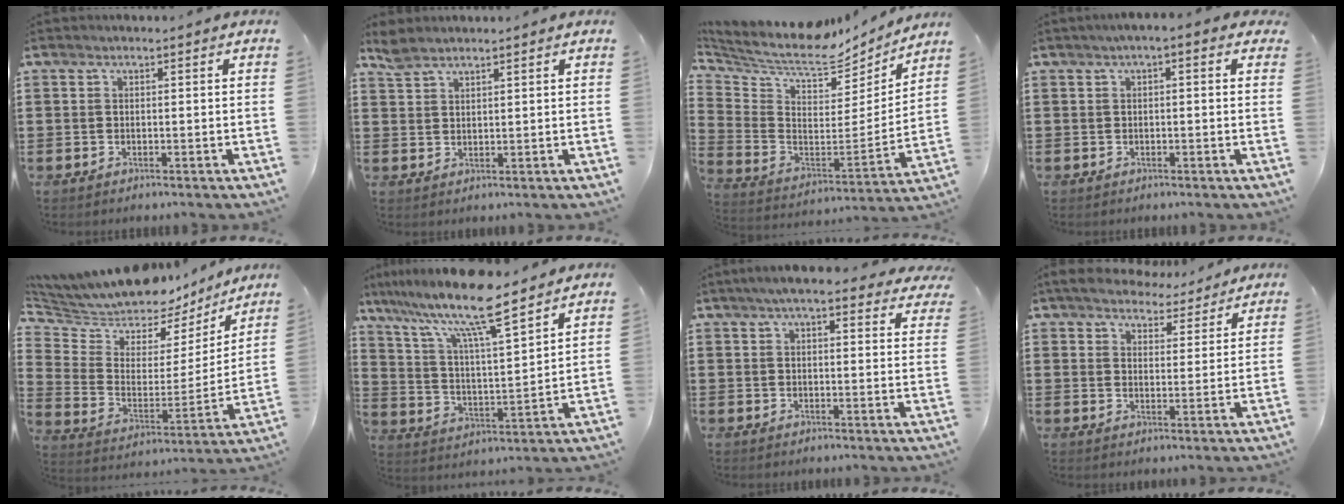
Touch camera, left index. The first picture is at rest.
{"total": 2.6, "force": [2.3, 0.8, 0.9], "torque": [-0.023, 0.002, 0.046]}
{"total": 7.2, "force": [6.2, 2.2, 2.8], "torque": [-0.090, -0.054, 0.103]}
{"total": 1.7, "force": [-0.3, 0.7, 1.5], "torque": [-0.029, 0.005, -0.009]}
{"total": 8.6, "force": [8.4, 1.9, 0.5], "torque": [-0.063, -0.064, 0.144]}
{"total": 12.5, "force": [10.1, 0.9, 7.4], "torque": [-0.173, -0.051, 0.171]}
{"total": 5.8, "force": [4.8, 1.1, 3.0], "torque": [-0.063, -0.004, 0.086]}
{"total": 5.2, "force": [5.0, 1.1, 0.9], "torque": [-0.039, -0.021, 0.091]}